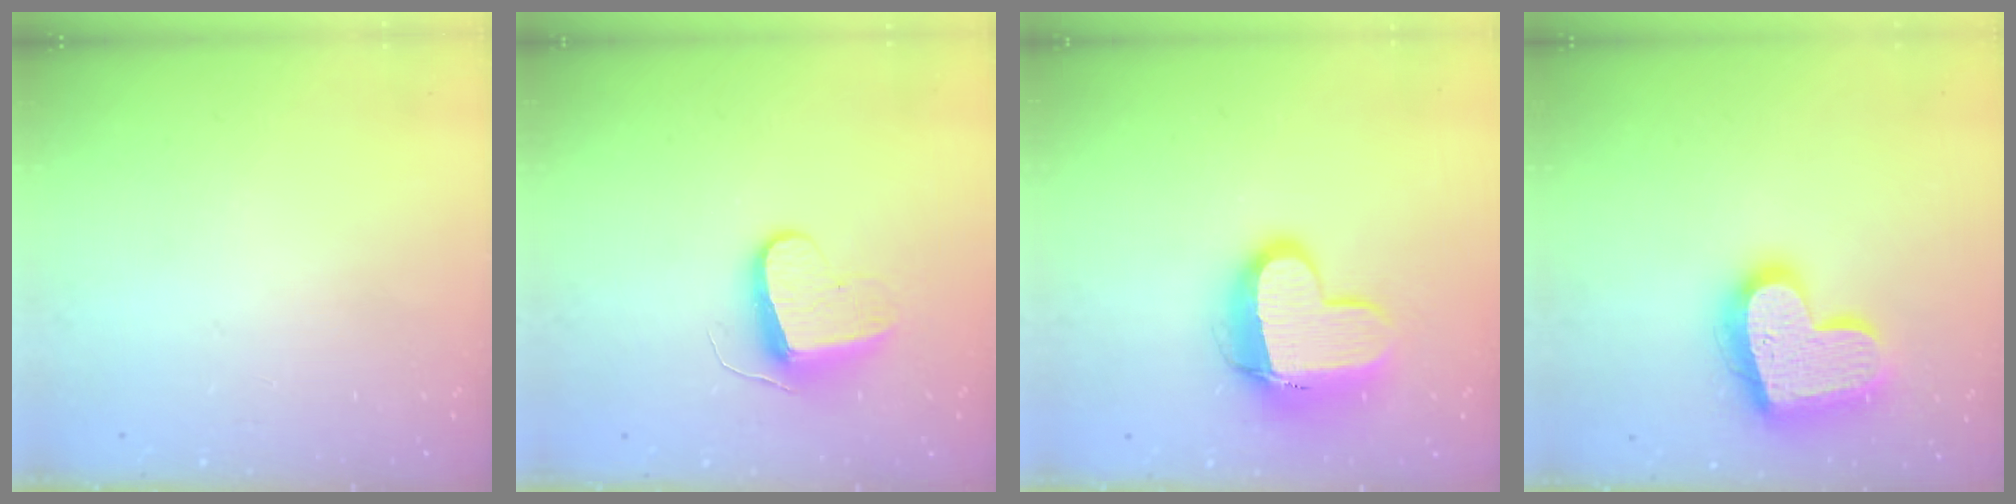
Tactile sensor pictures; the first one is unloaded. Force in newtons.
{"total": 8.5, "press": 8.5, "slide": 0.3}
{"total": 13.5, "press": 13.5, "slide": 1.4}
{"total": 20.4, "press": 20.3, "slide": 1.7}